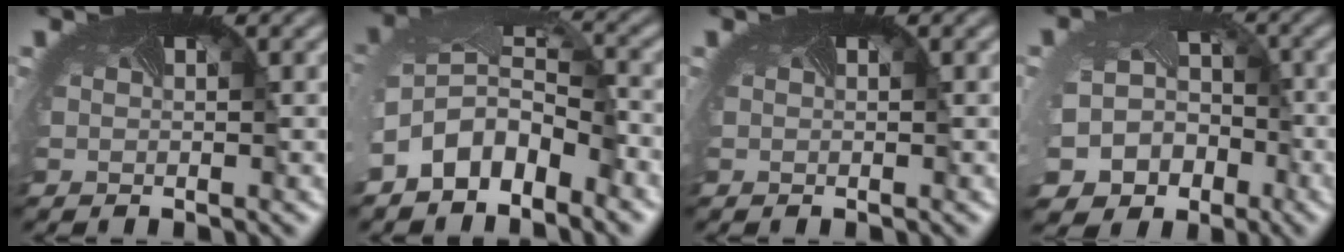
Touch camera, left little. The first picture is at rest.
{"total": 6.4, "force": [-3.6, 3.7, 3.8], "torque": [-0.091, -0.006, -0.072]}
{"total": 0.0}
{"total": 9.0, "force": [-4.9, 7.3, 2.0], "torque": [-0.048, -0.047, -0.069]}